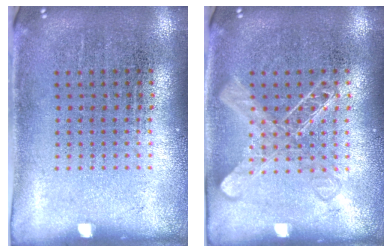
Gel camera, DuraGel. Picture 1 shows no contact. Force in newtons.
{"total": 2.1, "press": 2.1, "slide": 0.5}